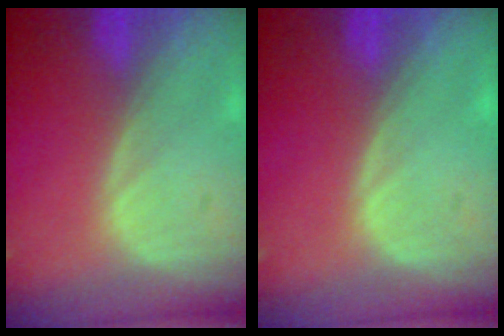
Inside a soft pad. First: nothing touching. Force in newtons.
{"total": 0.0}